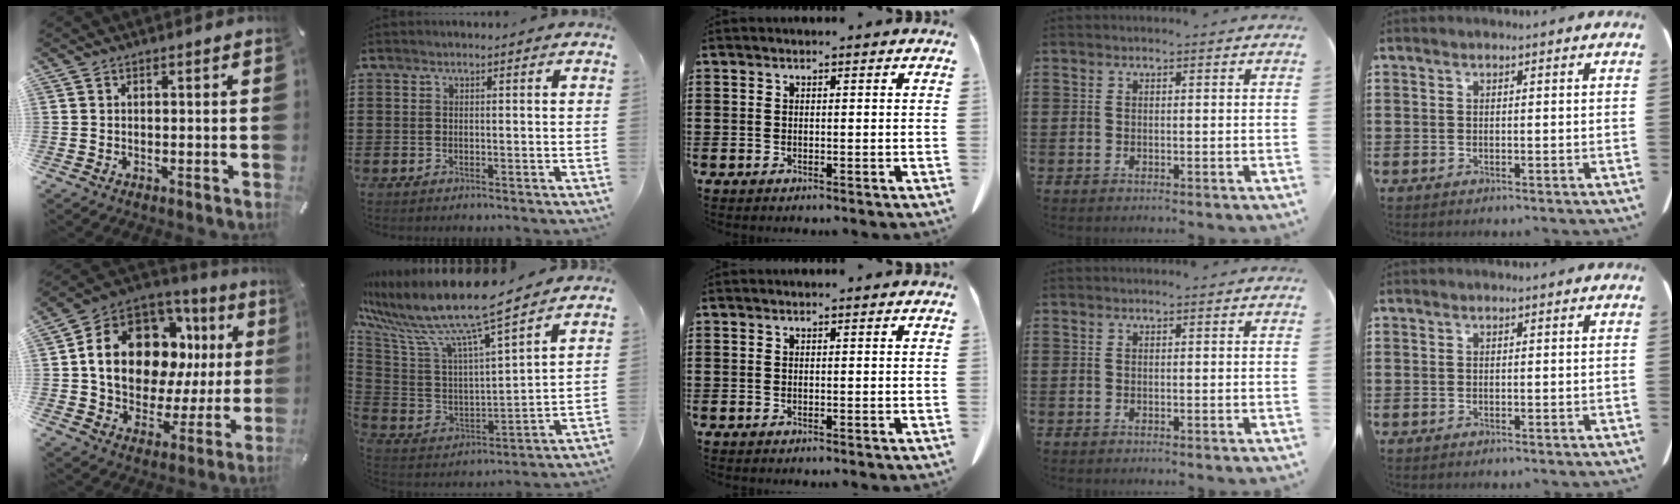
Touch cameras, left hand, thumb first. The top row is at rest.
{"thumb": {"total": 19.0, "force": [5.6, 13.4, 12.2], "torque": [-0.225, -0.039, 0.098]}, "index": {"total": 12.0, "force": [9.8, 0.5, 7.0], "torque": [-0.173, -0.069, 0.163]}}